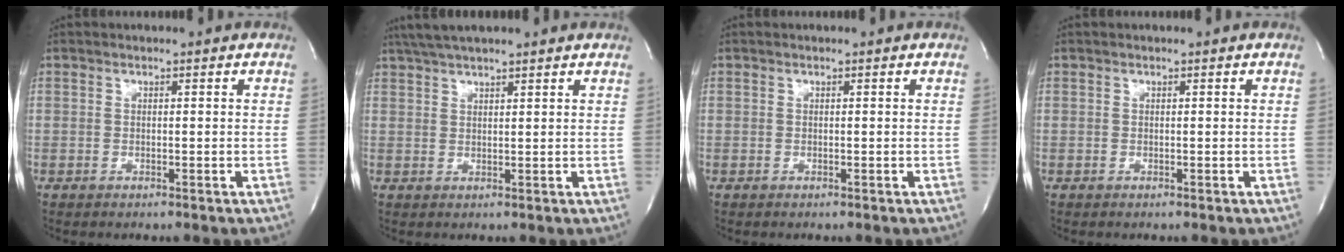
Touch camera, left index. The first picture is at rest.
{"total": 7.1, "force": [6.0, 0.4, 3.8], "torque": [-0.067, 0.038, 0.098]}
{"total": 0.0}
{"total": 0.0}